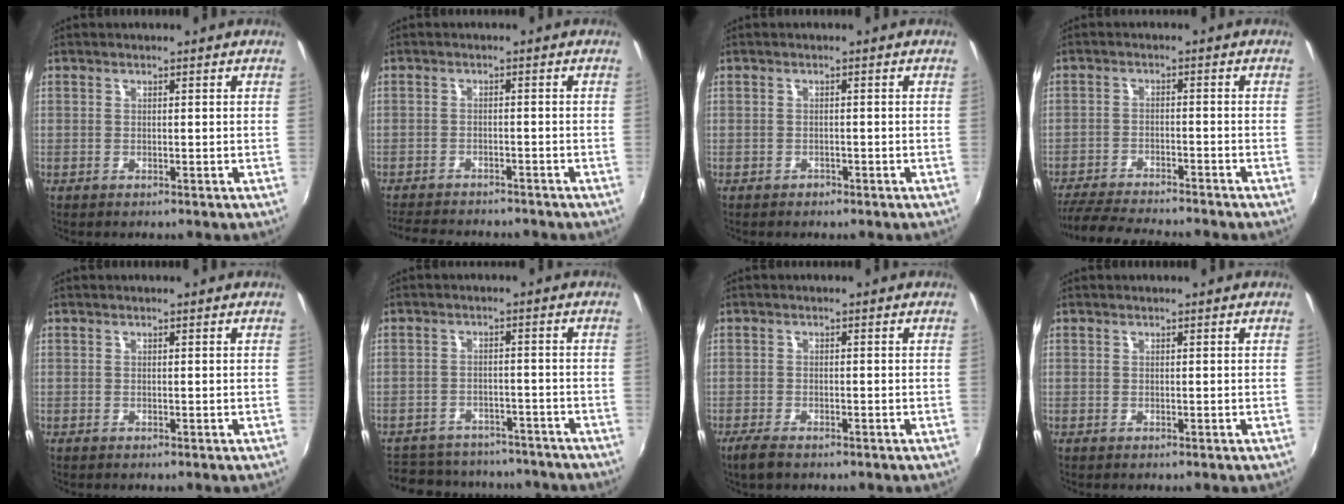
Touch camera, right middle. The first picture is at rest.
{"total": 9.9, "force": [-8.9, 2.6, 3.6], "torque": [-0.089, -0.015, -0.134]}
{"total": 1.2, "force": [-0.9, 0.7, 0.1], "torque": [-0.005, -0.001, -0.015]}
{"total": 12.2, "force": [-11.0, 1.0, 5.0], "torque": [-0.116, -0.020, -0.179]}
{"total": 0.0}
{"total": 19.2, "force": [-16.2, 7.6, 6.9], "torque": [-0.149, 0.012, -0.209]}
{"total": 3.8, "force": [-2.9, 1.2, 2.2], "torque": [-0.057, -0.012, -0.054]}
{"total": 0.0}